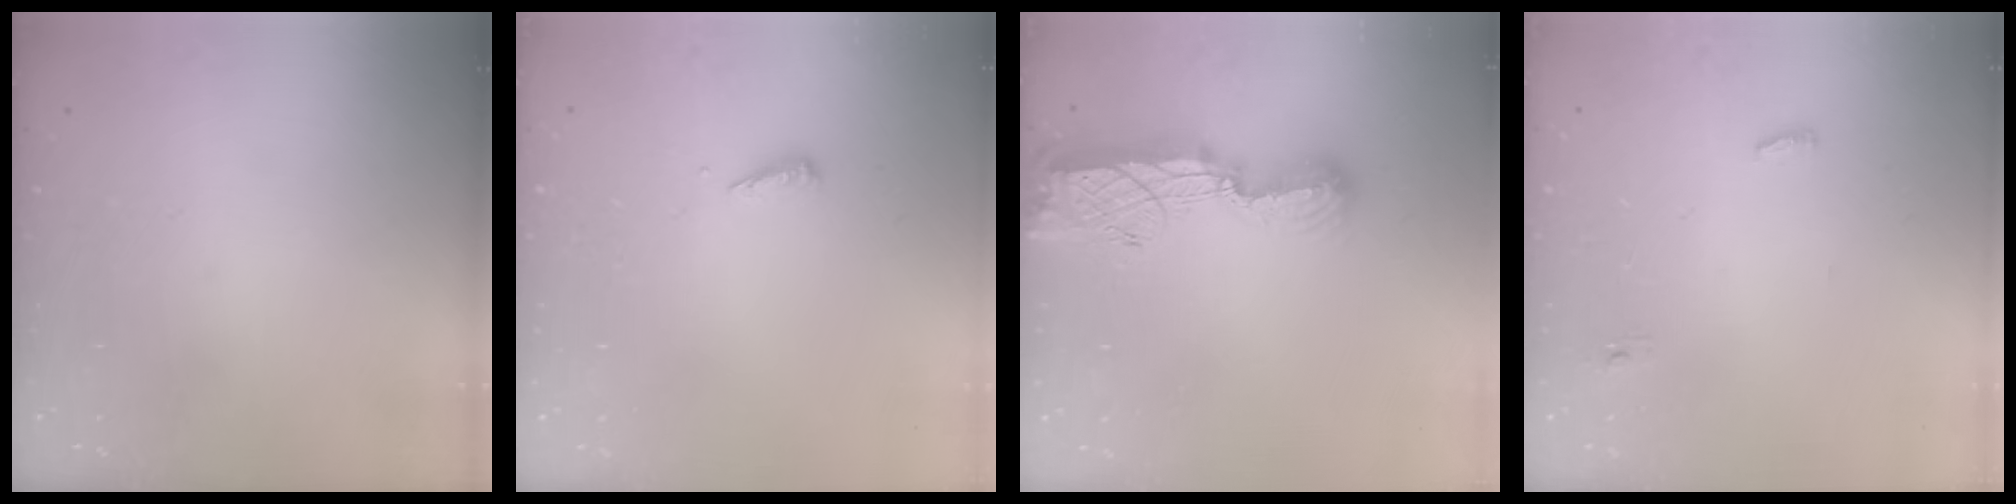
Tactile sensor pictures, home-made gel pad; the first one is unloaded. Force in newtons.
{"total": 2.5, "press": 2.5, "slide": 0.1}
{"total": 12.4, "press": 12.3, "slide": 1.2}
{"total": 3.6, "press": 3.4, "slide": 1.0}